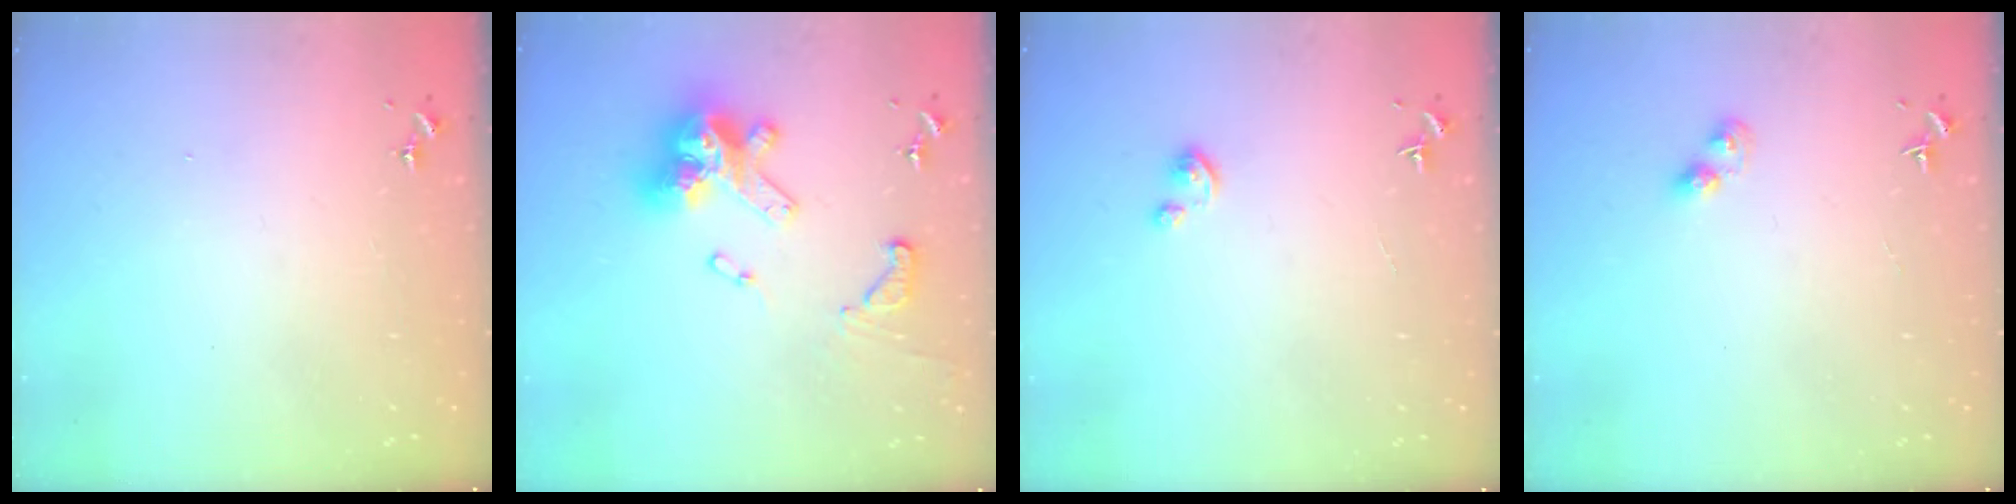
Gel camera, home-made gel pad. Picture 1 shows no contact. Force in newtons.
{"total": 19.0, "press": 18.9, "slide": 1.8}
{"total": 2.6, "press": 2.6, "slide": 0.2}
{"total": 3.3, "press": 3.2, "slide": 0.5}